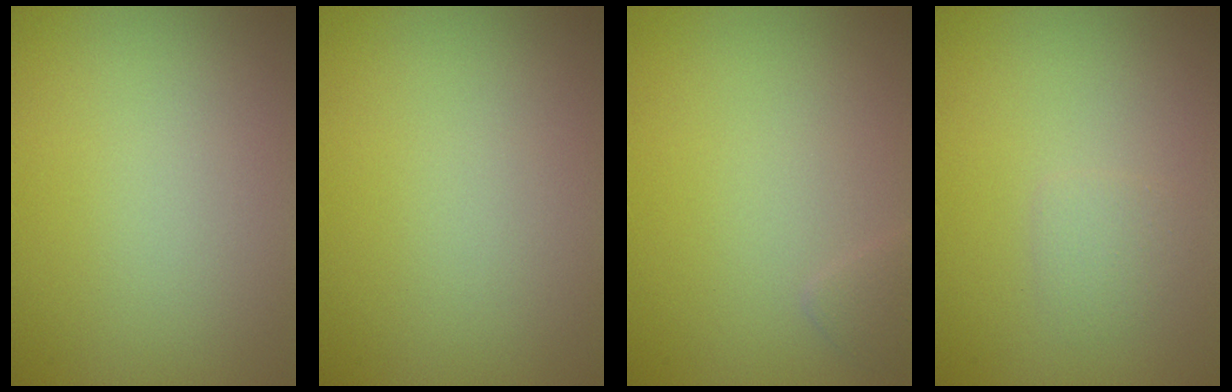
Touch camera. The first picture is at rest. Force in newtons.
{"total": 0.0}
{"total": 0.8, "press": 0.8, "slide": 0.0}
{"total": 1.1, "press": 1.1, "slide": 0.0}